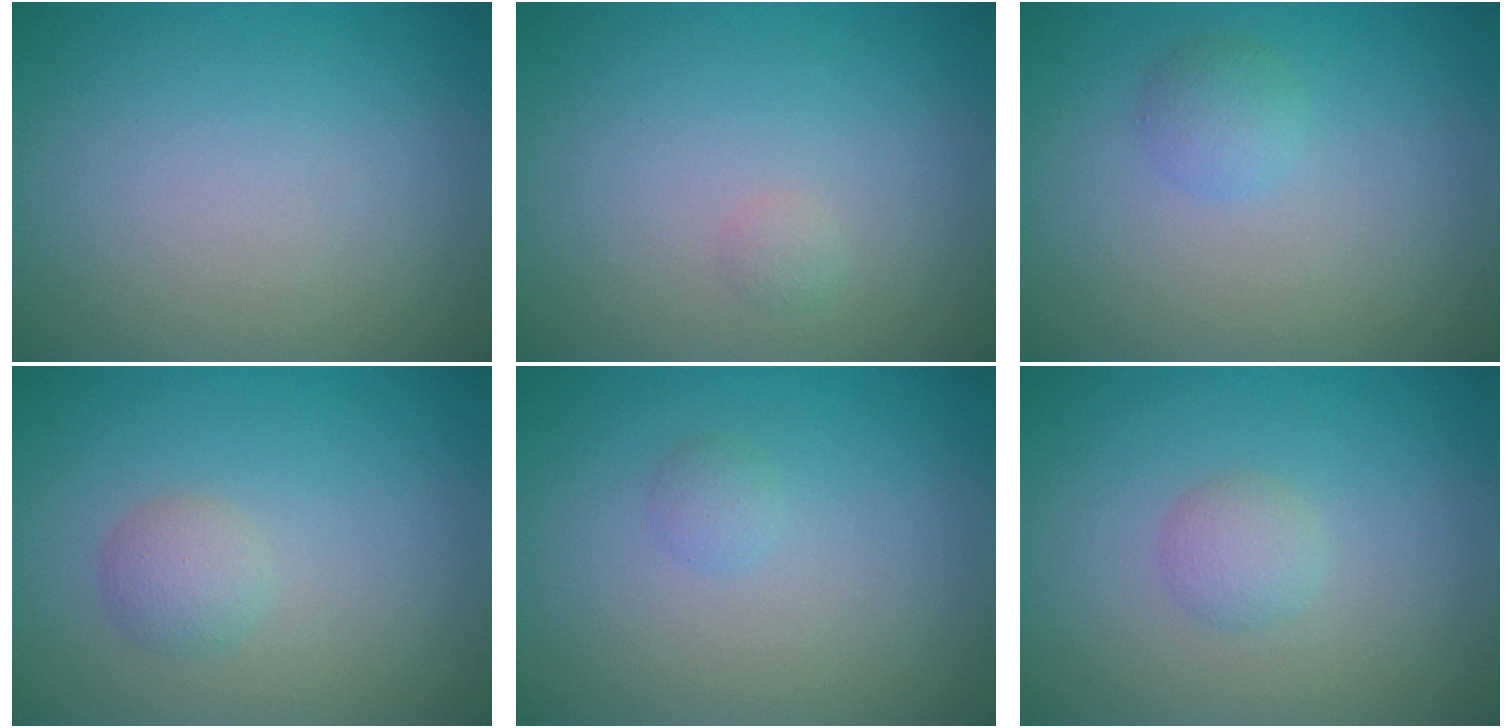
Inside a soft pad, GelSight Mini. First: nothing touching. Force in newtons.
{"total": 0.6, "press": 0.6, "slide": 0.1}
{"total": 1.6, "press": 1.6, "slide": 0.1}
{"total": 1.7, "press": 1.7, "slide": 0.1}
{"total": 0.8, "press": 0.8, "slide": 0.0}
{"total": 1.5, "press": 1.5, "slide": 0.1}